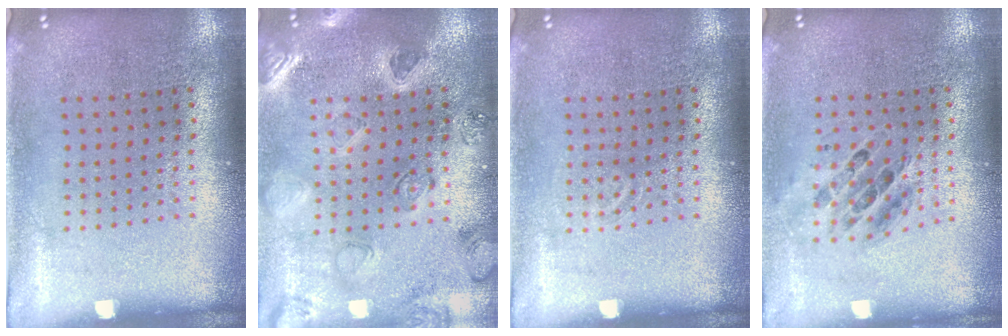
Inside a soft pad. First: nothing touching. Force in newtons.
{"total": 1.1, "press": 1.1, "slide": 0.2}
{"total": 0.7, "press": 0.7, "slide": 0.2}
{"total": 0.7, "press": 0.7, "slide": 0.1}